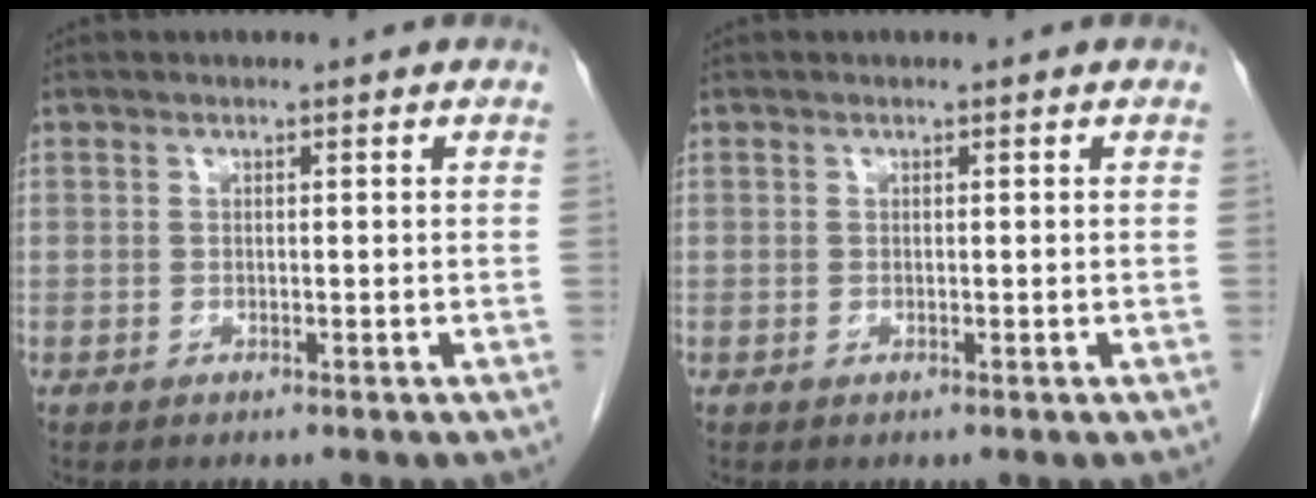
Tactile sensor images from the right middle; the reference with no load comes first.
{"total": 0.0}